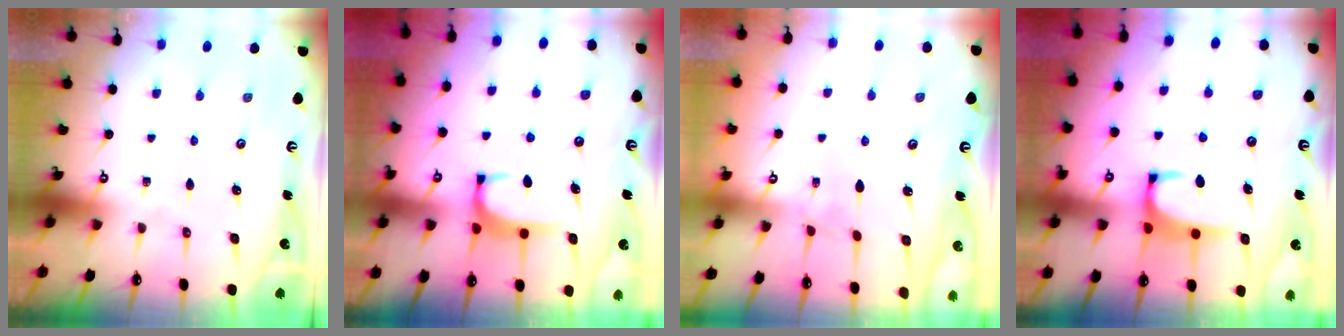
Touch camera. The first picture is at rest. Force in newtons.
{"total": 1.9, "press": 1.9, "slide": 0.5}
{"total": 3.0, "press": 2.9, "slide": 0.3}
{"total": 2.0, "press": 1.9, "slide": 0.7}